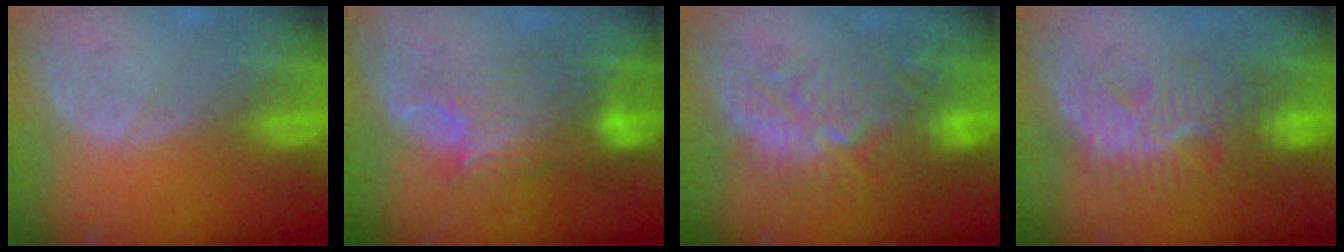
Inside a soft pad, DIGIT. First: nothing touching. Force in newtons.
{"total": 9.6, "press": 8.1, "slide": 5.1}
{"total": 11.1, "press": 9.7, "slide": 5.4}
{"total": 8.1, "press": 8.0, "slide": 1.2}